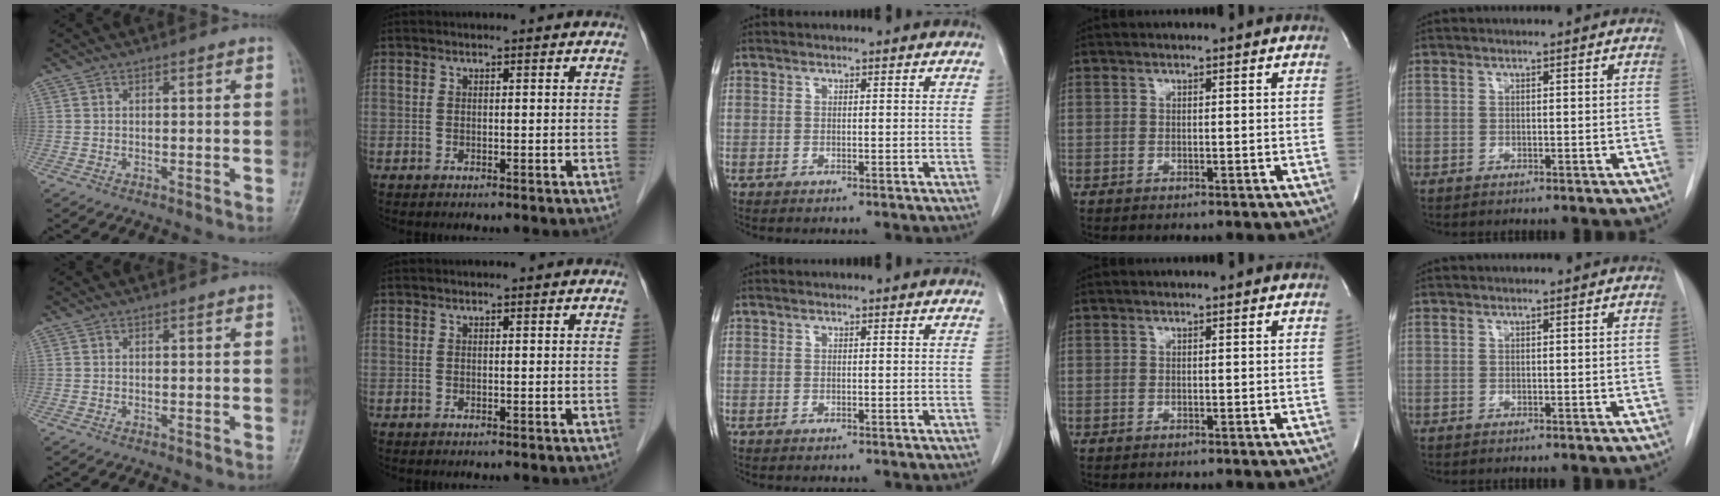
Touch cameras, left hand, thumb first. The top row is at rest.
{}